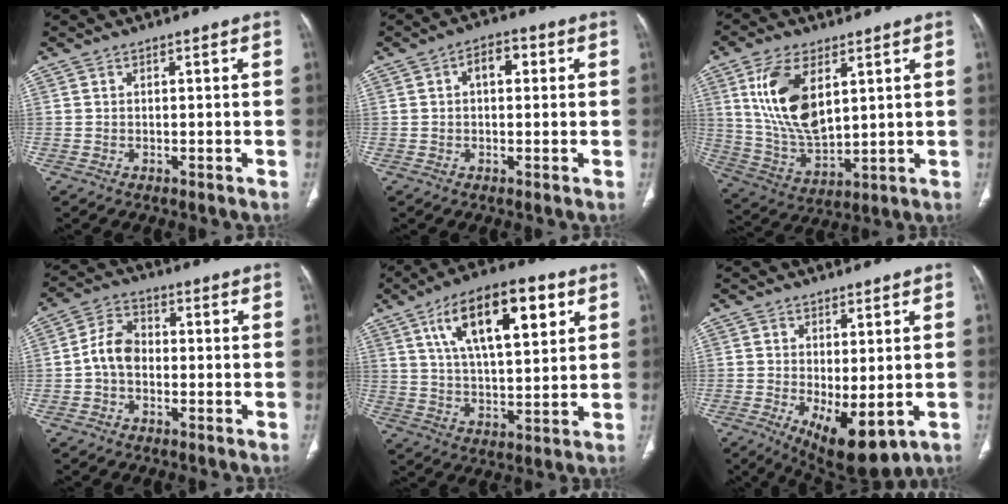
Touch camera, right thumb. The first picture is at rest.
{"total": 4.7, "force": [1.0, 2.8, 3.6], "torque": [-0.047, 0.015, 0.011]}
{"total": 15.1, "force": [5.3, 7.6, 11.9], "torque": [-0.227, -0.024, 0.114]}
{"total": 6.3, "force": [-0.9, 4.5, 4.3], "torque": [-0.068, 0.021, -0.028]}
{"total": 18.2, "force": [7.8, 7.5, 14.7], "torque": [-0.216, -0.015, 0.130]}
{"total": 9.9, "force": [-2.5, 4.2, 8.6], "torque": [-0.126, -0.018, -0.021]}